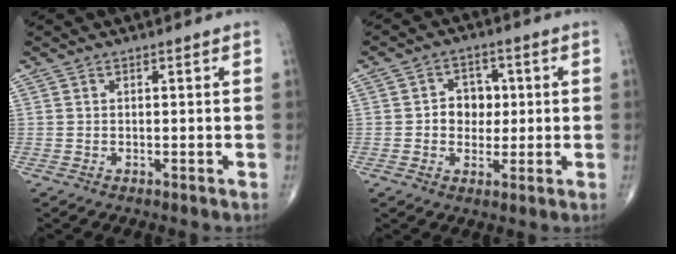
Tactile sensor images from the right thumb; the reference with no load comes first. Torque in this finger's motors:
{"motor_torque": [0.00, 0.02, 0.38, 0.13, 0.06]}